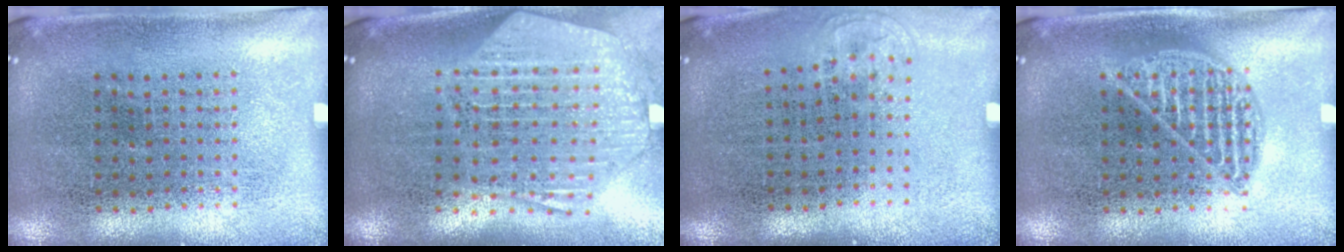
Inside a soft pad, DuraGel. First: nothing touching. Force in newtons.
{"total": 2.8, "press": 2.3, "slide": 1.5}
{"total": 0.6, "press": 0.5, "slide": 0.3}
{"total": 1.0, "press": 1.0, "slide": 0.1}